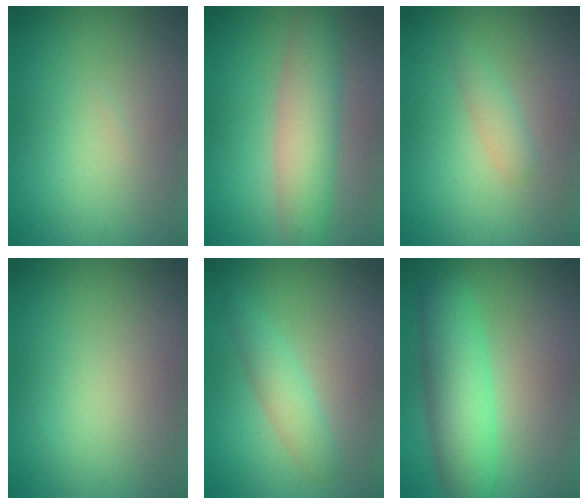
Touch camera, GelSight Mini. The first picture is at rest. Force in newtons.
{"total": 5.1, "press": 5.1, "slide": 0.0}
{"total": 1.5, "press": 1.5, "slide": 0.1}
{"total": 0.0}
{"total": 2.3, "press": 2.3, "slide": 0.0}
{"total": 5.5, "press": 5.5, "slide": 0.3}